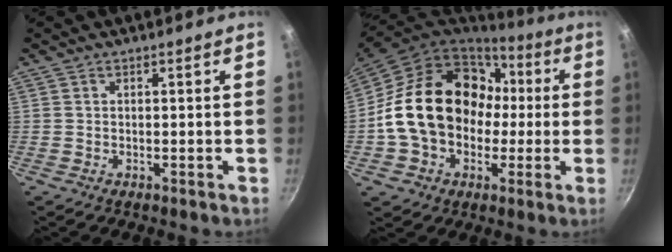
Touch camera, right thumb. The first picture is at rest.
{"total": 22.0, "force": [0.5, 17.1, 13.8], "torque": [-0.215, 0.055, 0.018]}